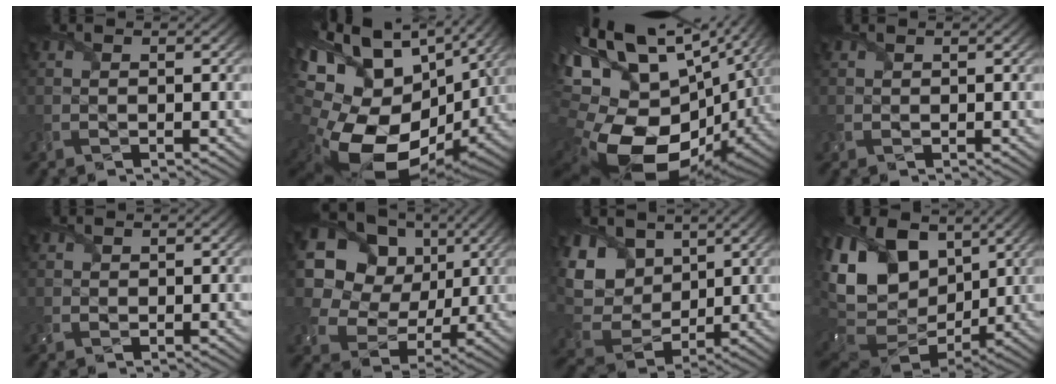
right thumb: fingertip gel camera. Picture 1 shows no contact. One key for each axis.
{"total": 20.9, "fx": 0.9, "fy": 14.1, "fz": 15.3, "tx": -0.323, "ty": -0.046, "tz": 0.054}
{"total": 20.2, "fx": 0.5, "fy": 12.3, "fz": 16.0, "tx": -0.325, "ty": -0.030, "tz": 0.045}
{"total": 0.8, "fx": 0.4, "fy": 0.6, "fz": 0.1, "tx": -0.006, "ty": 0.002, "tz": 0.008}
{"total": 0.8, "fx": 0.5, "fy": 0.7, "fz": 0.1, "tx": -0.005, "ty": 0.001, "tz": 0.010}
{"total": 15.4, "fx": 5.3, "fy": 12.4, "fz": 7.2, "tx": -0.227, "ty": 0.047, "tz": 0.110}
{"total": 11.7, "fx": 4.7, "fy": 8.8, "fz": 6.2, "tx": -0.205, "ty": 0.018, "tz": 0.086}
{"total": 17.8, "fx": 4.6, "fy": 12.3, "fz": 12.0, "tx": -0.271, "ty": 0.000, "tz": 0.099}